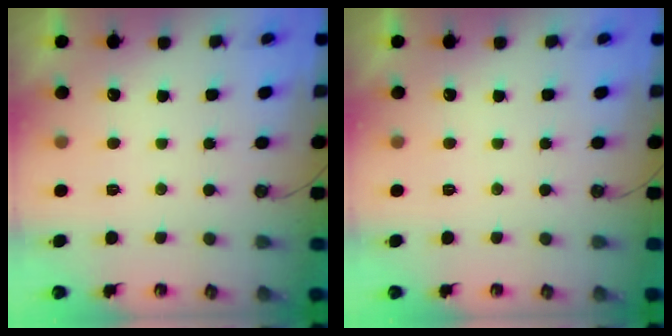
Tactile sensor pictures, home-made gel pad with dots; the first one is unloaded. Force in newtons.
{"total": 0.0}